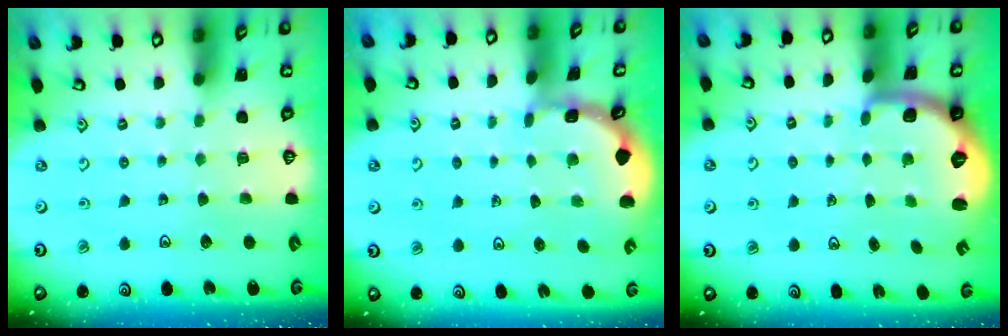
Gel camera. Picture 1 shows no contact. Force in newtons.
{"total": 1.2, "press": 1.2, "slide": 0.2}
{"total": 1.9, "press": 1.8, "slide": 0.4}